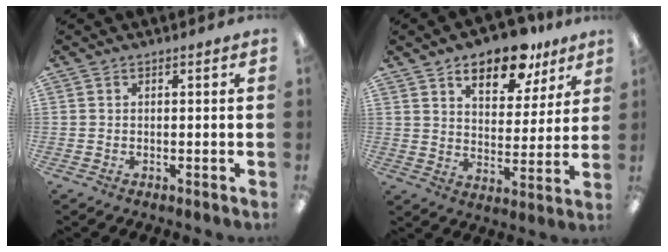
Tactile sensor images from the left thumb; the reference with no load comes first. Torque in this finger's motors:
{"motor_torque": [0.26, 0.37, -0.03, 0.15, 0.07]}